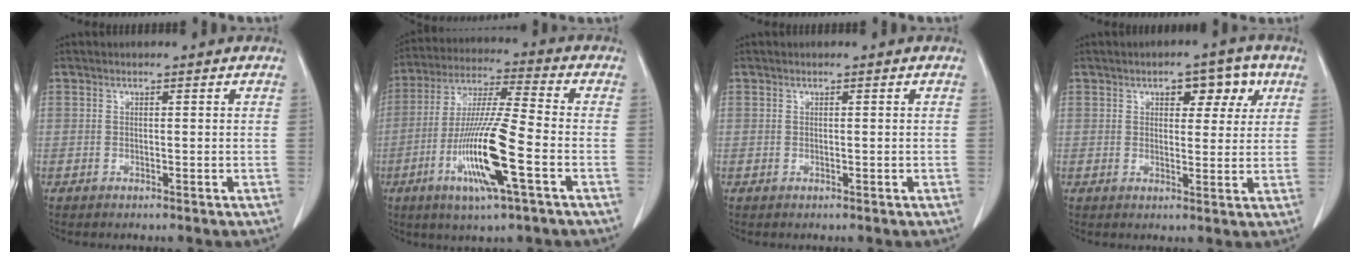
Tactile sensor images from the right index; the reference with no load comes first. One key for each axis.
{"total": 15.4, "fx": -5.4, "fy": 0.8, "fz": 14.4, "tx": -0.290, "ty": -0.017, "tz": -0.102}
{"total": 0.0}
{"total": 6.7, "fx": 3.0, "fy": 3.4, "fz": 5.0, "tx": -0.065, "ty": 0.020, "tz": 0.043}